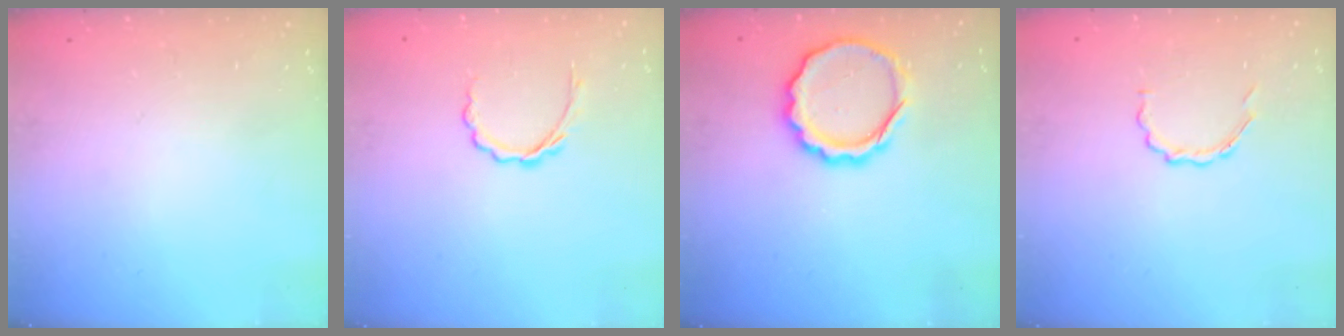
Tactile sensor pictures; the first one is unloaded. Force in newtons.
{"total": 4.4, "press": 4.2, "slide": 1.3}
{"total": 12.3, "press": 12.0, "slide": 2.5}
{"total": 3.3, "press": 3.1, "slide": 1.0}